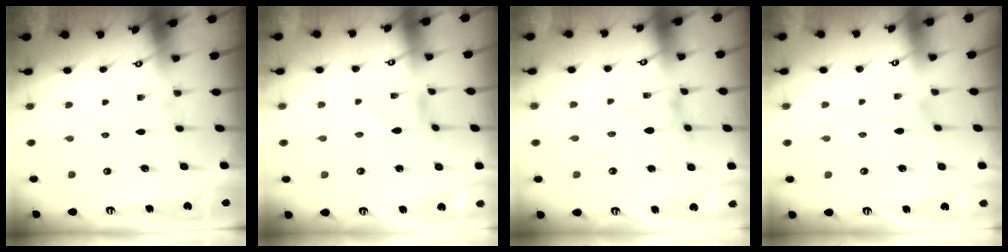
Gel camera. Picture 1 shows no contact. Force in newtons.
{"total": 0.8, "press": 0.8, "slide": 0.1}
{"total": 0.0}
{"total": 1.1, "press": 1.1, "slide": 0.1}